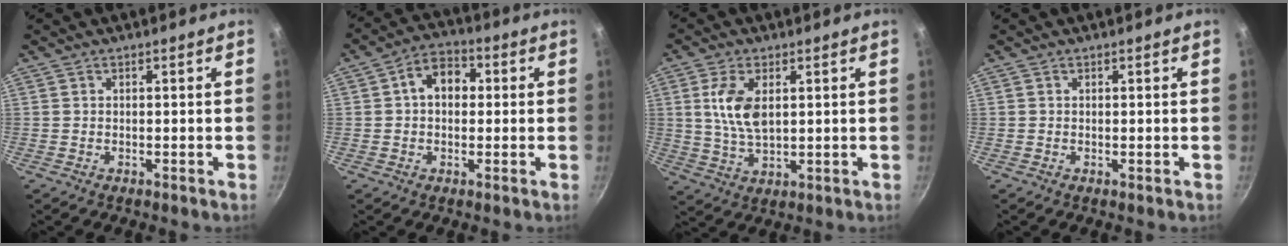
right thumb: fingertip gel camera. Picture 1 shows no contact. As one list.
[{"total": 7.8, "force": [1.1, 5.6, 5.3], "torque": [-0.050, 0.018, 0.004]}, {"total": 8.6, "force": [2.1, 4.5, 7.0], "torque": [-0.135, -0.010, 0.042]}, {"total": 0.0}]